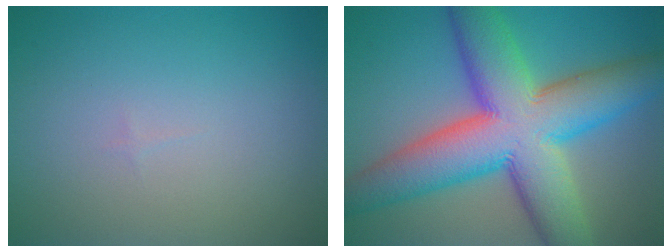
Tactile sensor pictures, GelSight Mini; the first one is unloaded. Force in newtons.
{"total": 13.9, "press": 13.9, "slide": 0.5}